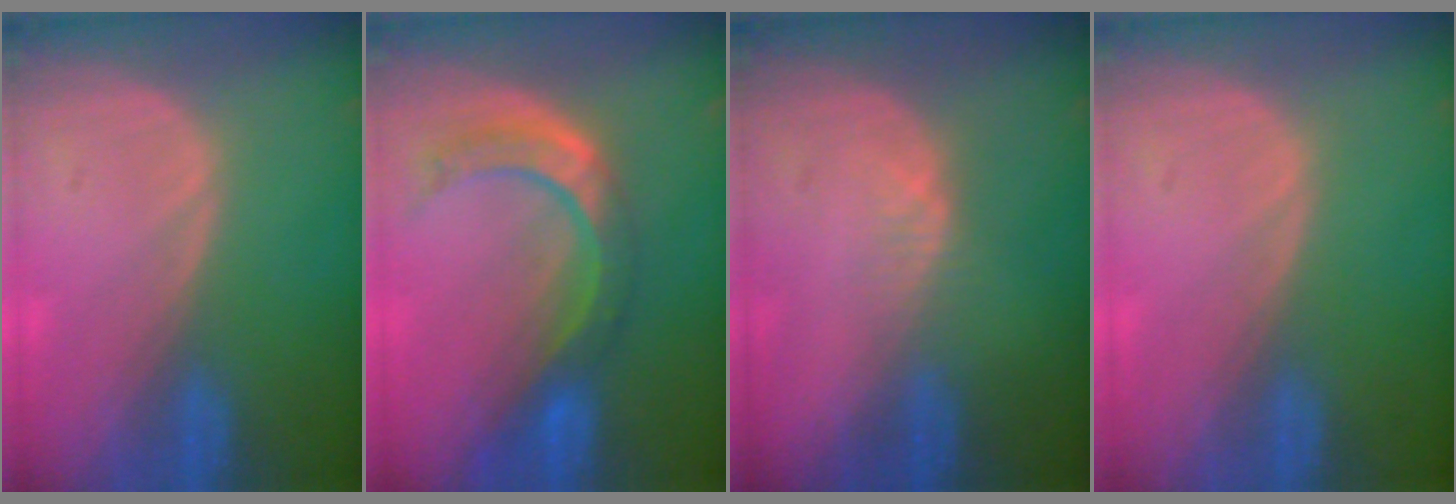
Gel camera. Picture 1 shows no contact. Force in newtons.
{"total": 8.2, "press": 7.2, "slide": 3.9}
{"total": 1.7, "press": 1.5, "slide": 0.8}
{"total": 0.0}